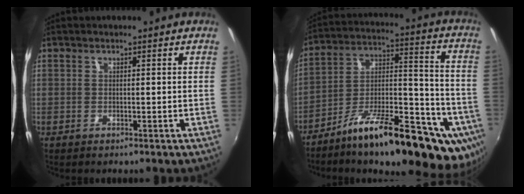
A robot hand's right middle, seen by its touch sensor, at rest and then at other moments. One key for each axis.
{"total": 24.8, "fx": -14.3, "fy": 7.9, "fz": 18.6, "tx": -0.246, "ty": 0.005, "tz": -0.221}